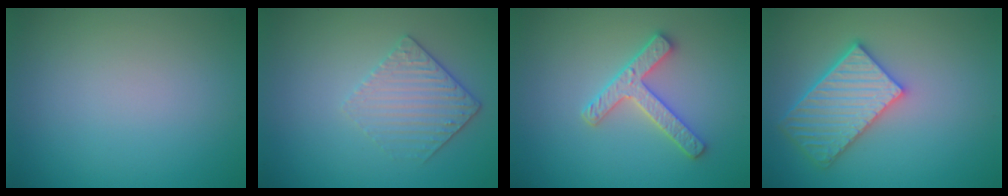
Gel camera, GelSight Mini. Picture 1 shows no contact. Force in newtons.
{"total": 3.3, "press": 2.8, "slide": 1.8}
{"total": 3.1, "press": 2.9, "slide": 1.1}
{"total": 5.2, "press": 4.6, "slide": 2.4}